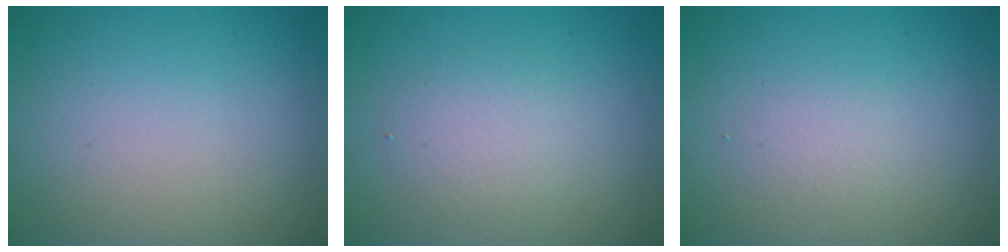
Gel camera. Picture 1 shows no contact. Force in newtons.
{"total": 2.5, "press": 2.5, "slide": 0.2}
{"total": 1.2, "press": 1.2, "slide": 0.0}